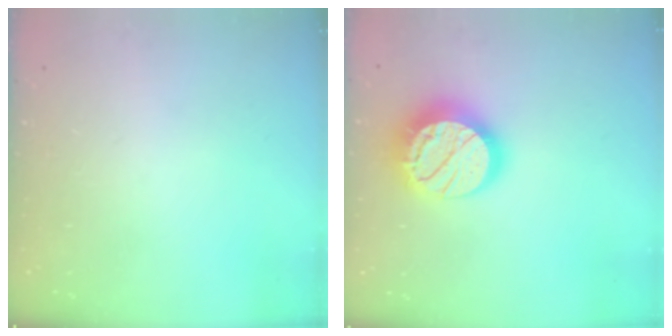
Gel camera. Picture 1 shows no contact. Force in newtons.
{"total": 19.3, "press": 19.2, "slide": 1.1}